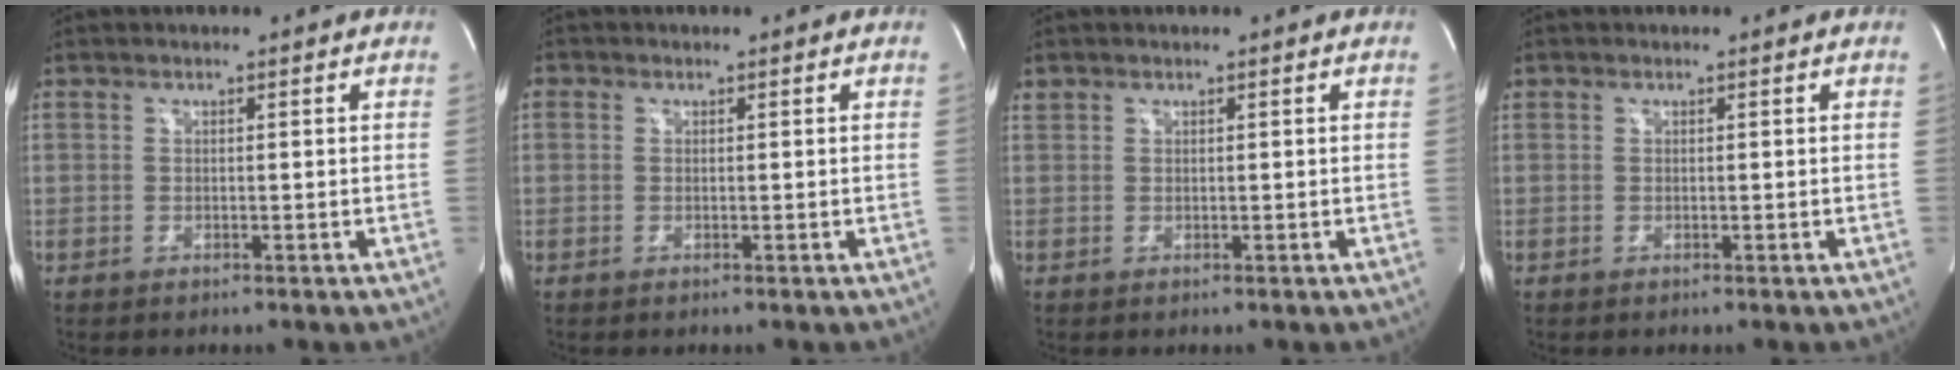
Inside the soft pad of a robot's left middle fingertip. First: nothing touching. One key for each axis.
{"total": 0.8, "fx": 0.3, "fy": 0.7, "fz": 0.2, "tx": 0.002, "ty": 0.004, "tz": 0.003}
{"total": 0.7, "fx": 0.6, "fy": 0.3, "fz": -0.1, "tx": -0.004, "ty": 0.011, "tz": 0.014}
{"total": 0.0}